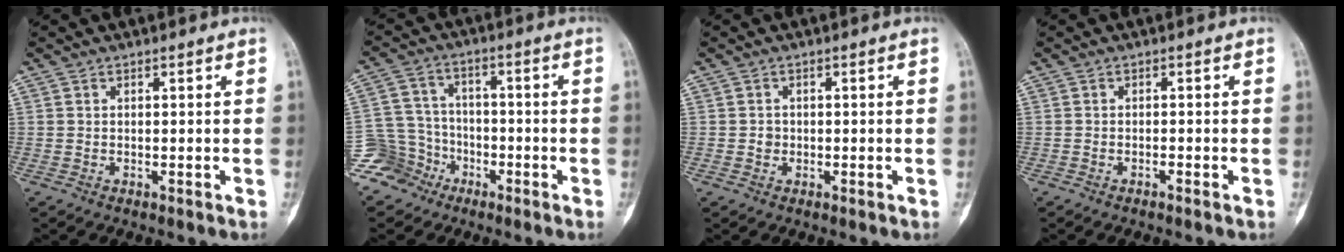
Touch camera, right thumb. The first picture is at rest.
{"total": 8.8, "force": [-5.4, 7.0, 0.3], "torque": [0.023, 0.049, -0.109]}
{"total": 1.1, "force": [-0.2, 1.0, 0.4], "torque": [0.005, 0.006, -0.005]}
{"total": 0.6, "force": [-0.5, 0.0, 0.4], "torque": [-0.008, 0.006, -0.008]}